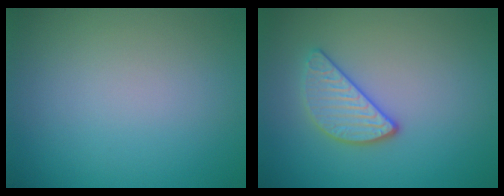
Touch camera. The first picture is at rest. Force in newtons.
{"total": 2.8, "press": 2.6, "slide": 0.9}